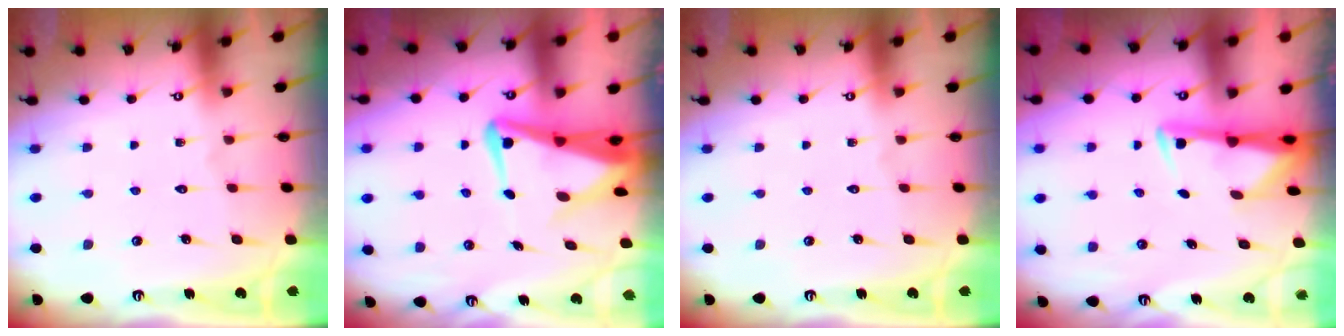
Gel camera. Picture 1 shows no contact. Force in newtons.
{"total": 6.8, "press": 6.6, "slide": 1.6}
{"total": 0.0}
{"total": 2.8, "press": 2.7, "slide": 0.6}